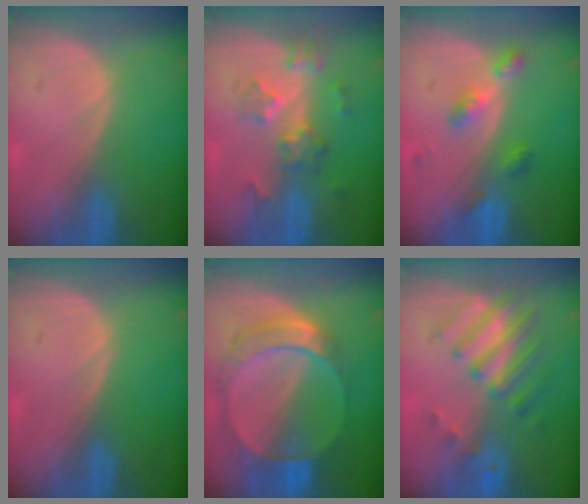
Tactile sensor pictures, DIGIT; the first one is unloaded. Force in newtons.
{"total": 6.5, "press": 5.8, "slide": 2.9}
{"total": 4.6, "press": 4.1, "slide": 1.9}
{"total": 0.0}
{"total": 8.9, "press": 7.9, "slide": 4.0}
{"total": 7.9, "press": 6.9, "slide": 3.9}